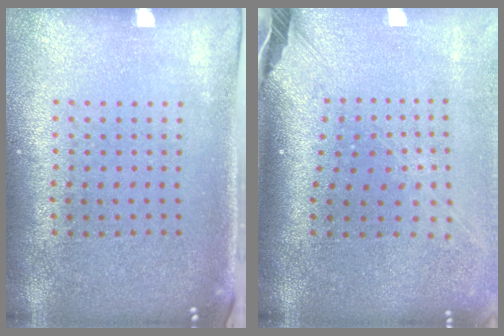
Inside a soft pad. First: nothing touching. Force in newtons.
{"total": 2.6, "press": 1.8, "slide": 1.8}